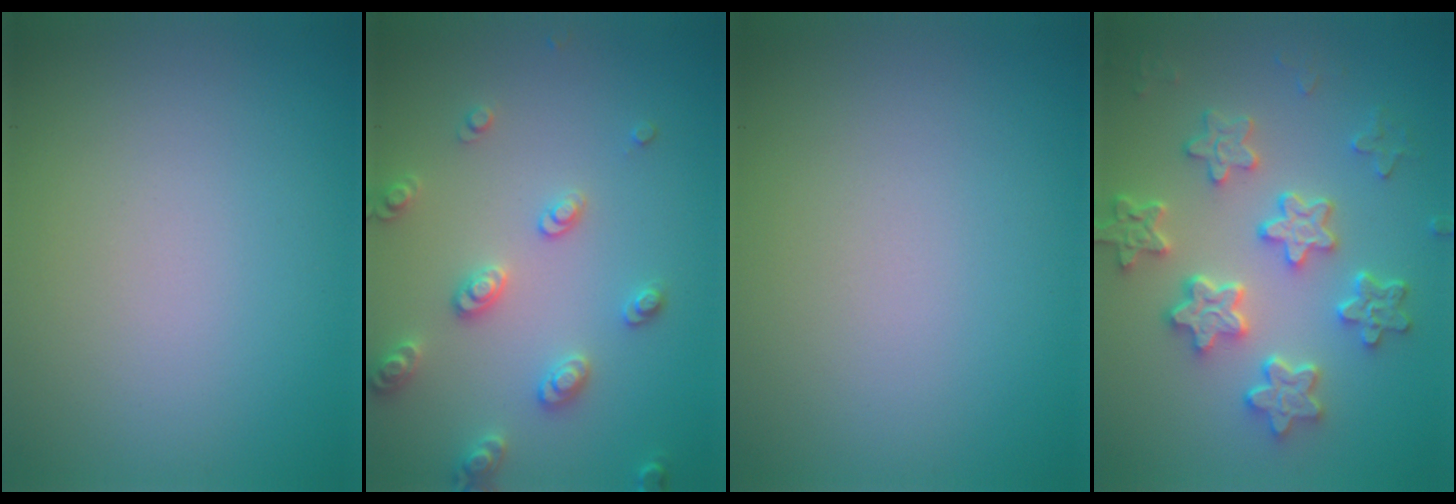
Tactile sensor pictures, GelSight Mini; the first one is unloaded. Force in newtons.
{"total": 2.9, "press": 2.9, "slide": 0.5}
{"total": 0.0}
{"total": 5.9, "press": 5.0, "slide": 3.2}